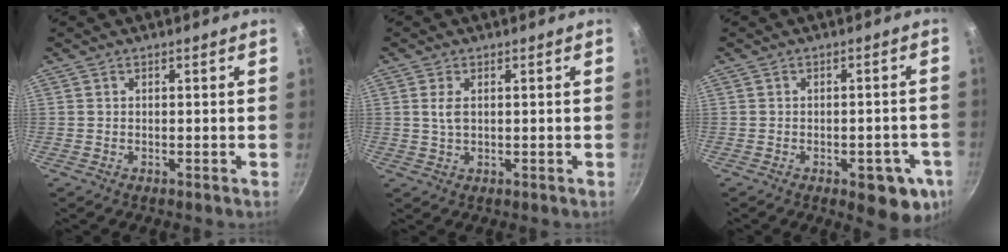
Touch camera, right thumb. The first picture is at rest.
{"total": 2.6, "force": [0.5, 1.4, 2.1], "torque": [-0.043, 0.001, 0.009]}
{"total": 10.0, "force": [-3.8, 4.5, 8.1], "torque": [-0.062, 0.013, -0.042]}